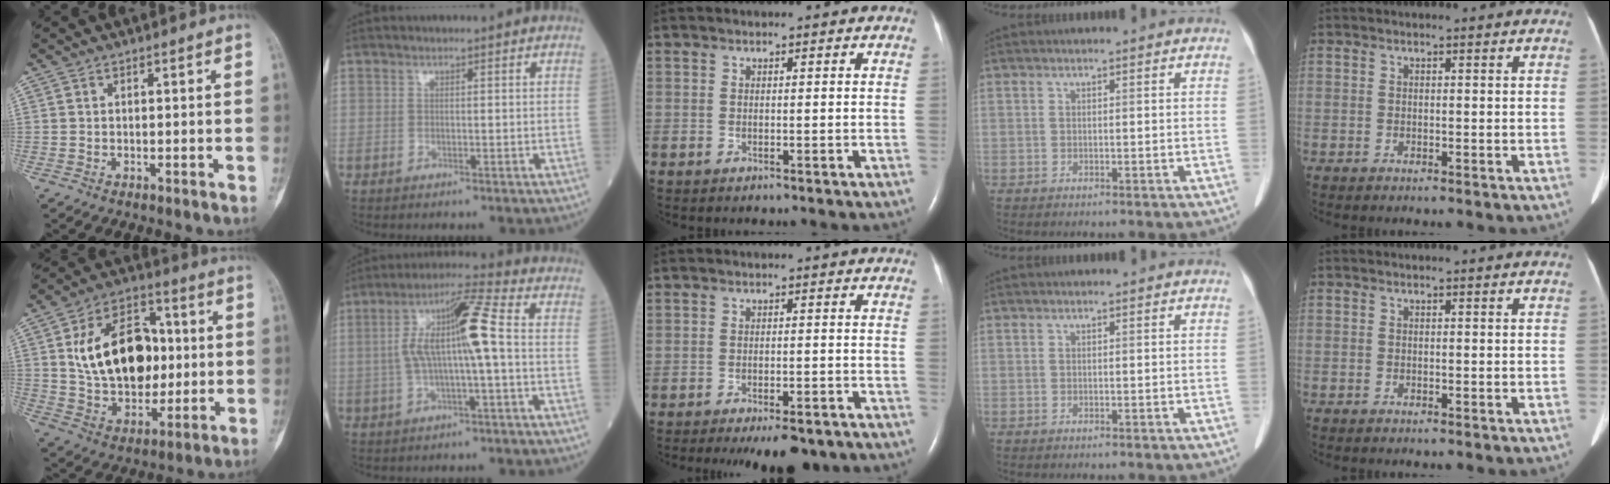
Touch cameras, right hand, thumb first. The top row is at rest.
{"thumb": {"total": 20.5, "force": [2.4, 13.7, 15.1], "torque": [-0.208, 0.011, 0.047]}, "index": {"total": 10.6, "force": [0.0, 0.8, 10.6], "torque": [-0.204, 0.029, -0.004]}, "middle": {"total": 9.1, "force": [-7.3, 2.6, 4.8], "torque": [-0.055, -0.005, -0.095]}}